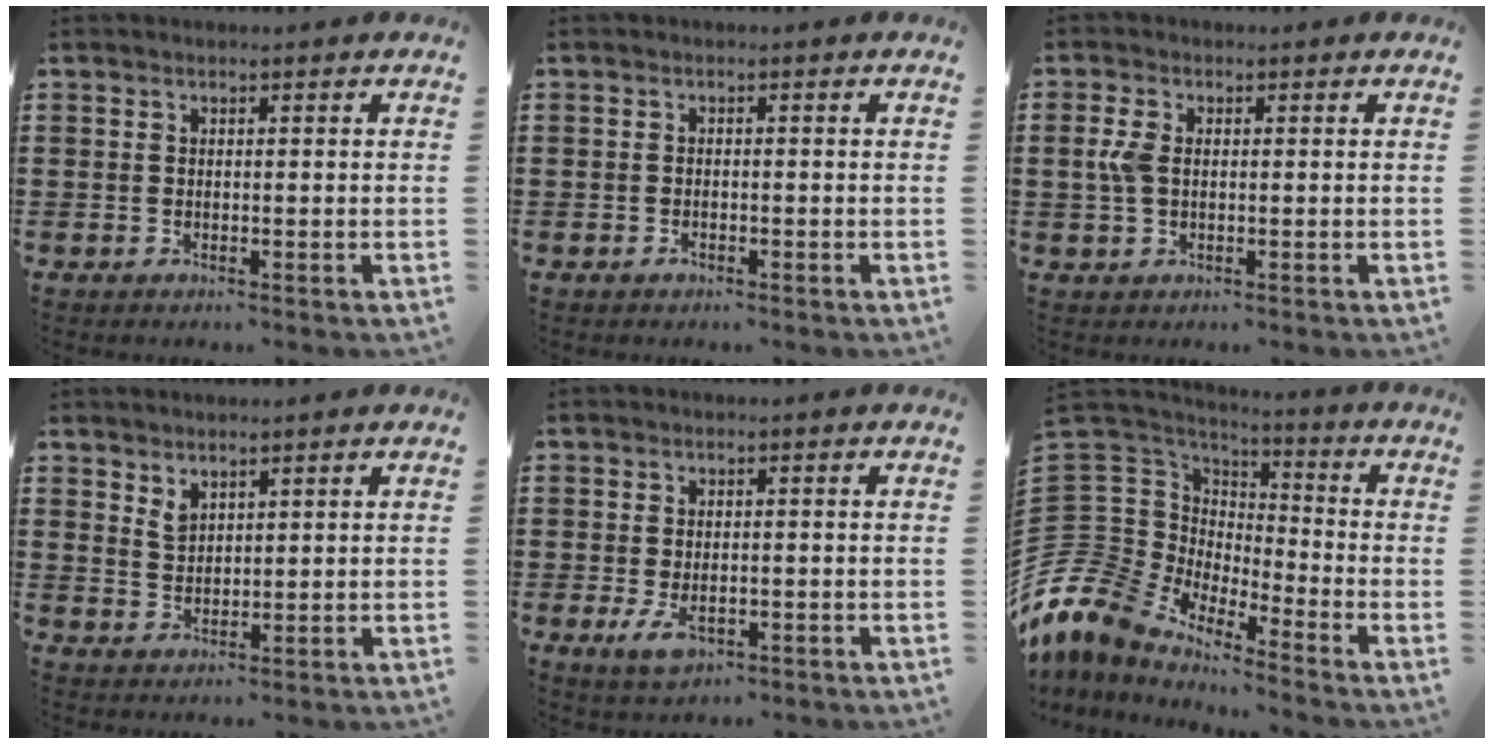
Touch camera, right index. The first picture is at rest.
{"total": 0.7, "force": [-0.6, 0.3, 0.3], "torque": [-0.007, -0.002, -0.011]}
{"total": 3.7, "force": [0.2, 2.2, 3.0], "torque": [-0.084, 0.001, -0.004]}
{"total": 2.3, "force": [1.9, 1.1, 0.7], "torque": [-0.018, 0.002, 0.036]}
{"total": 3.1, "force": [-0.9, 1.7, 2.5], "torque": [-0.058, -0.005, -0.020]}
{"total": 8.6, "force": [-6.8, 5.2, 0.9], "torque": [-0.098, -0.036, -0.147]}